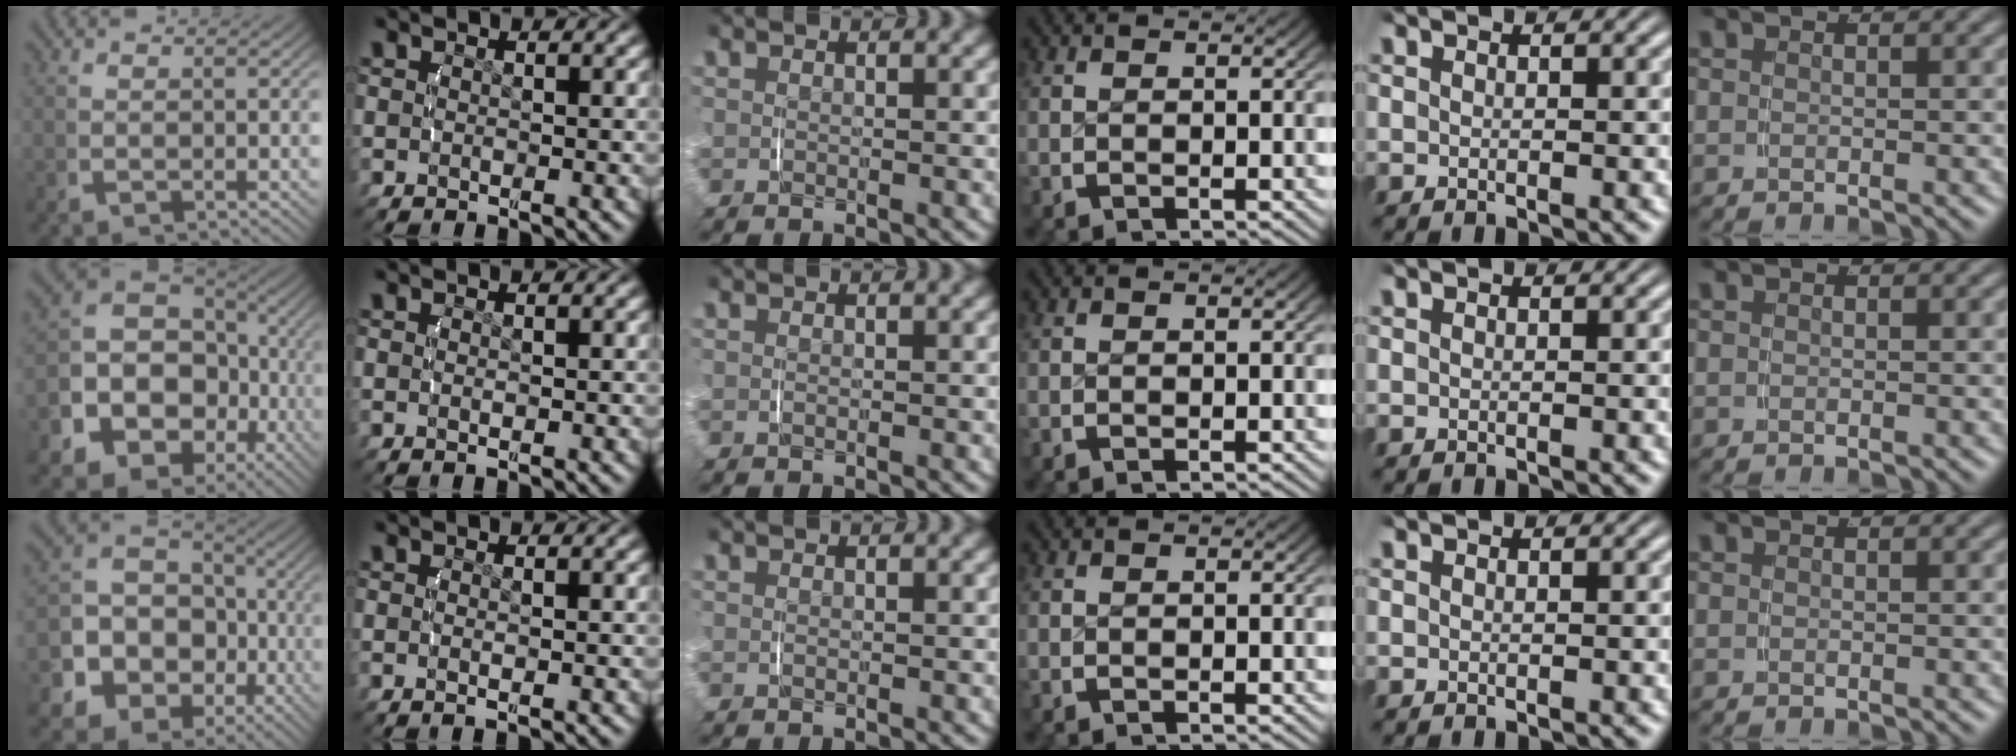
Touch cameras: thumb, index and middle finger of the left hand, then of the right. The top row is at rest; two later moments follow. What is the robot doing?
{"motion": "lift_and_place", "object": "napkin"}